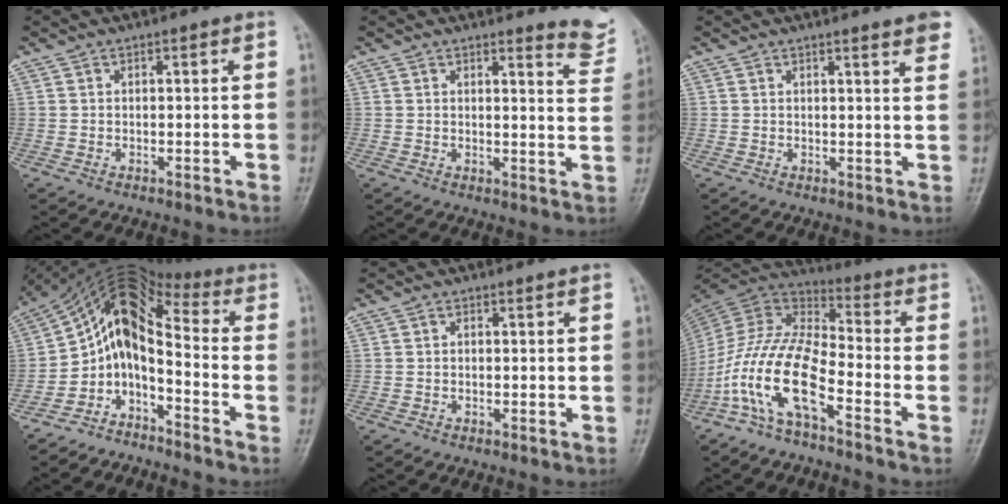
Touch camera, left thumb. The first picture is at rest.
{"total": 5.8, "force": [5.7, 0.9, 0.9], "torque": [0.007, -0.059, 0.046]}
{"total": 6.9, "force": [5.4, 0.9, 4.2], "torque": [-0.034, -0.019, 0.049]}
{"total": 9.4, "force": [-3.0, 5.1, 7.3], "torque": [-0.114, 0.088, -0.066]}
{"total": 0.0}
{"total": 13.5, "force": [-6.9, 4.4, 10.8], "torque": [-0.232, 0.056, -0.146]}